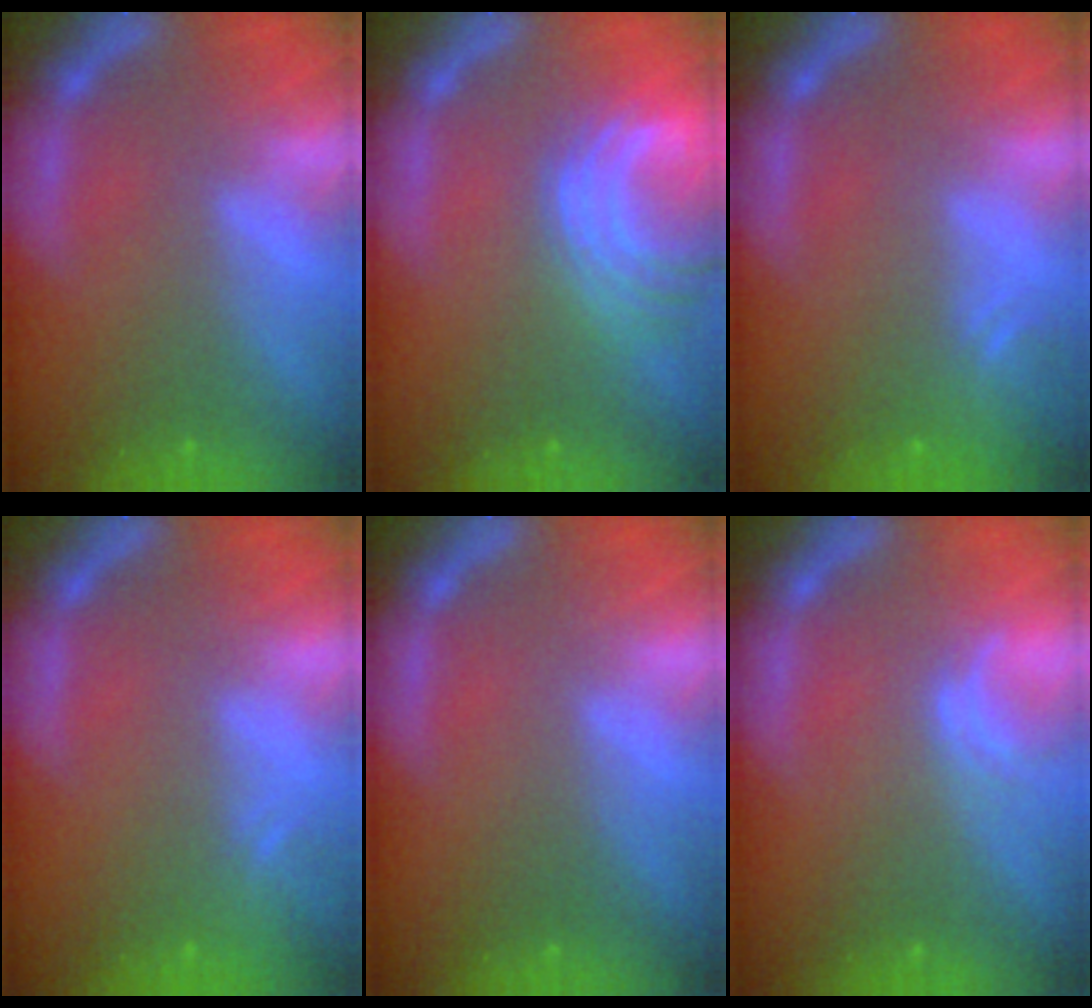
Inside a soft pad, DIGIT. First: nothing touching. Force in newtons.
{"total": 7.6}
{"total": 2.4}
{"total": 1.5}
{"total": 0.0}
{"total": 1.5}